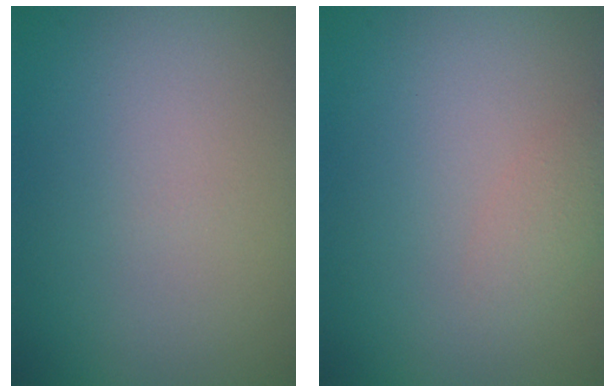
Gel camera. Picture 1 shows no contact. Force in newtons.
{"total": 1.4, "press": 1.4, "slide": 0.1}